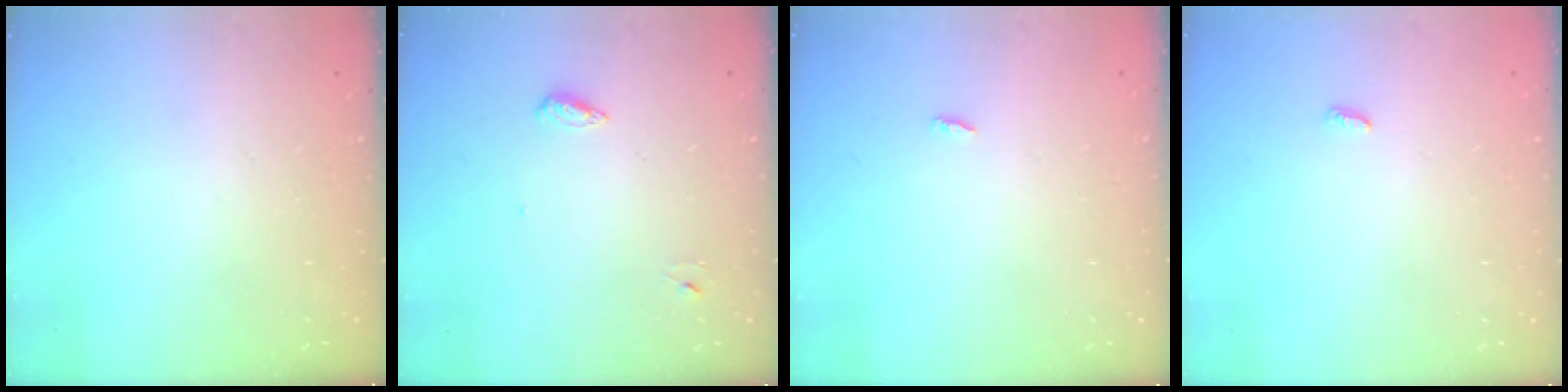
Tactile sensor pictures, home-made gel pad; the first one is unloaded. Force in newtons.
{"total": 4.6, "press": 4.4, "slide": 1.0}
{"total": 1.8, "press": 1.8, "slide": 0.2}
{"total": 2.4, "press": 2.4, "slide": 0.2}